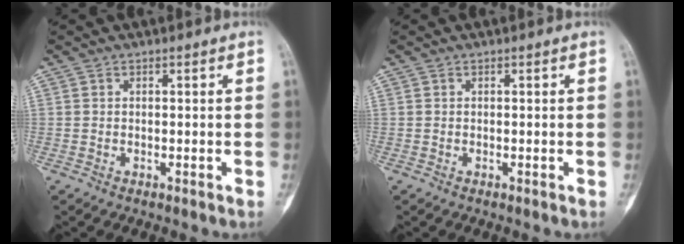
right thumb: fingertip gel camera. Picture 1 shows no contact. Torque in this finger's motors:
{"motor_torque": [1.96, 3.05, 0.00, 0.00, 0.02]}